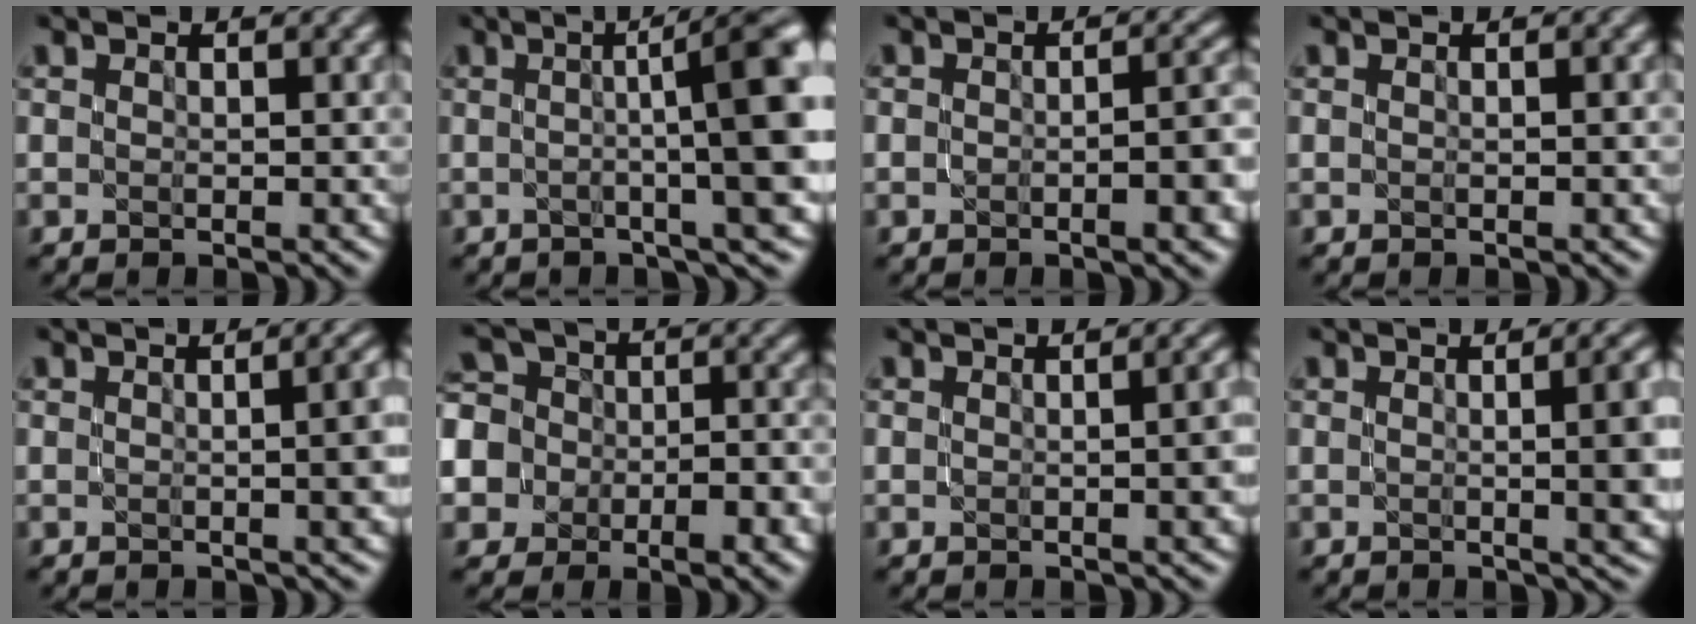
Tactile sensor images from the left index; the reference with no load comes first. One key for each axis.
{"total": 10.8, "fx": 0.4, "fy": 2.1, "fz": 10.5, "tx": -0.103, "ty": 0.019, "tz": 0.004}
{"total": 4.0, "fx": -1.3, "fy": 1.4, "fz": 3.5, "tx": -0.050, "ty": 0.001, "tz": -0.019}
{"total": 0.7, "fx": -0.2, "fy": 0.2, "fz": 0.6, "tx": -0.010, "ty": 0.000, "tz": -0.003}
{"total": 7.0, "fx": 0.2, "fy": 3.2, "fz": 6.2, "tx": -0.030, "ty": 0.015, "tz": 0.001}
{"total": 13.5, "fx": -5.3, "fy": 11.2, "fz": 5.5, "tx": -0.109, "ty": -0.005, "tz": -0.122}
{"total": 4.5, "fx": -0.1, "fy": 2.0, "fz": 4.0, "tx": -0.031, "ty": 0.001, "tz": 0.003}
{"total": 9.9, "fx": 0.7, "fy": 4.5, "fz": 8.8, "tx": -0.048, "ty": 0.018, "tz": 0.006}